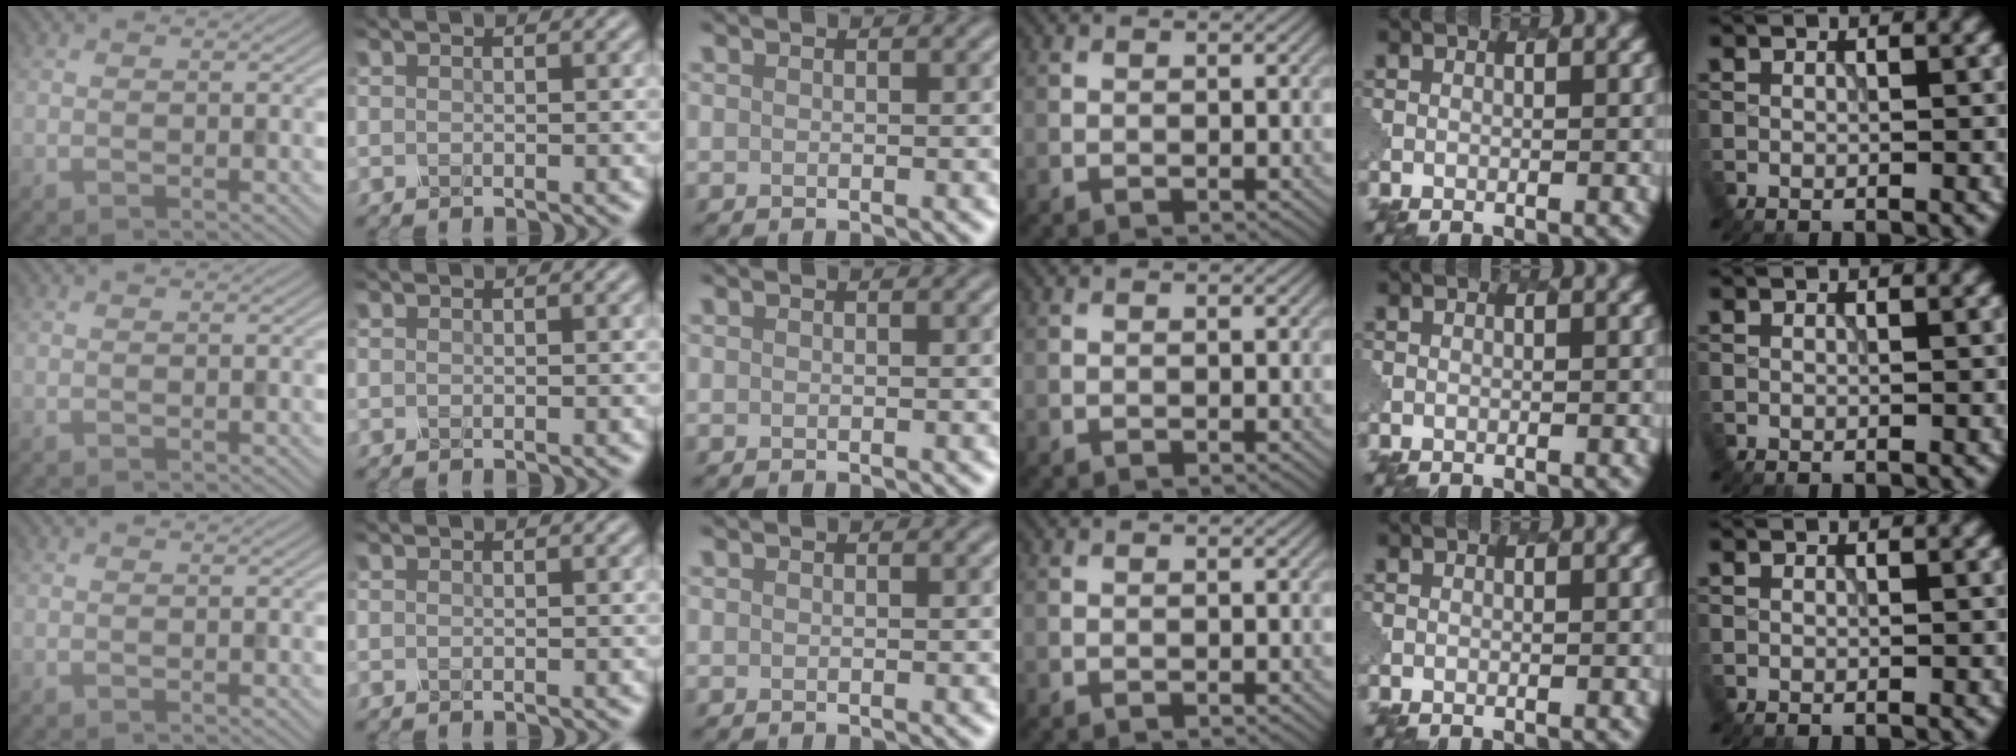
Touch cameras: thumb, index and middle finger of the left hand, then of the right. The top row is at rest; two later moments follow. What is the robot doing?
{"motion": "dispense", "object": "spray bottle"}